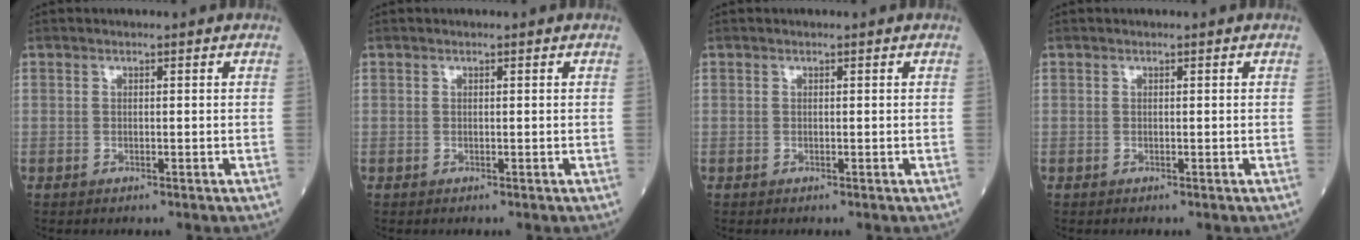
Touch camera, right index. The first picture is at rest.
{"total": 0.0}
{"total": 0.0}
{"total": 0.0}